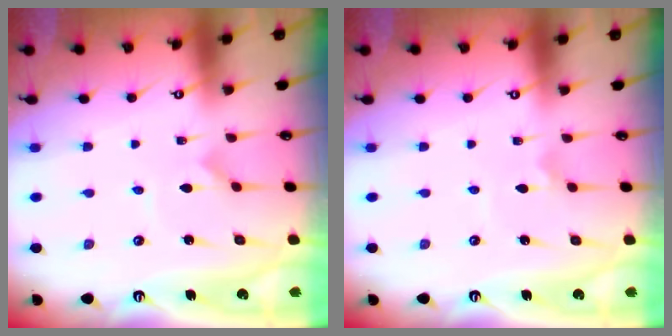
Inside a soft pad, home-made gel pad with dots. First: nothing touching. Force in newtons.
{"total": 2.4, "press": 2.4, "slide": 0.5}